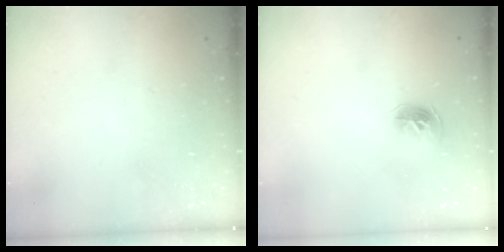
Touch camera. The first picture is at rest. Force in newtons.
{"total": 8.0, "press": 8.0, "slide": 0.7}